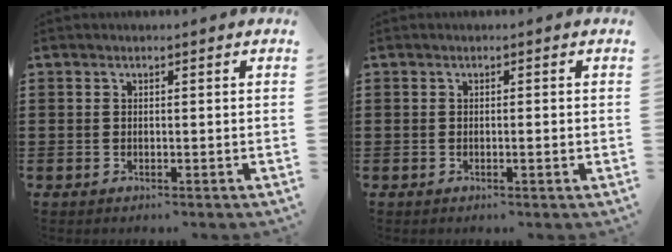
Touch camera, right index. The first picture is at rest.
{"total": 0.8, "force": [-0.2, 0.0, 0.8], "torque": [-0.012, -0.004, -0.004]}